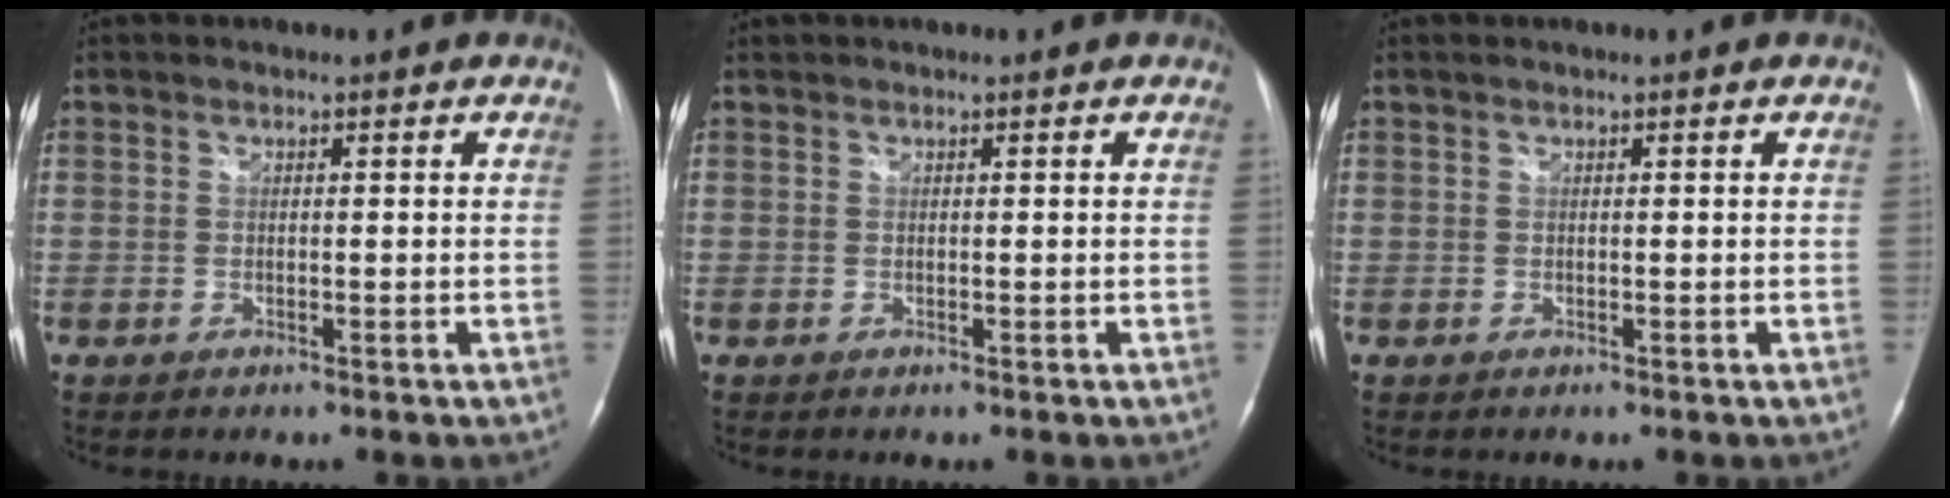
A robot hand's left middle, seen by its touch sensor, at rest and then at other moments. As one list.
[{"total": 0.0}, {"total": 0.0}]